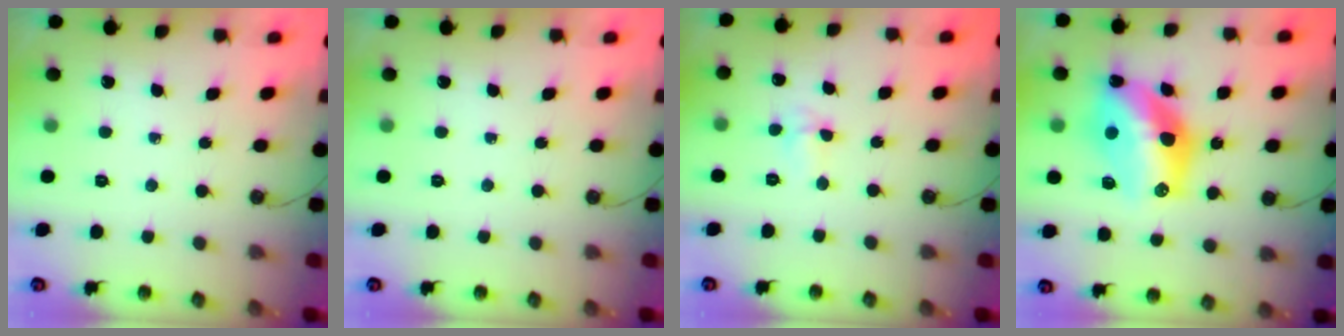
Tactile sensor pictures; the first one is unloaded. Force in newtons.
{"total": 0.0}
{"total": 4.6, "press": 3.4, "slide": 3.1}
{"total": 15.4, "press": 15.4, "slide": 1.1}